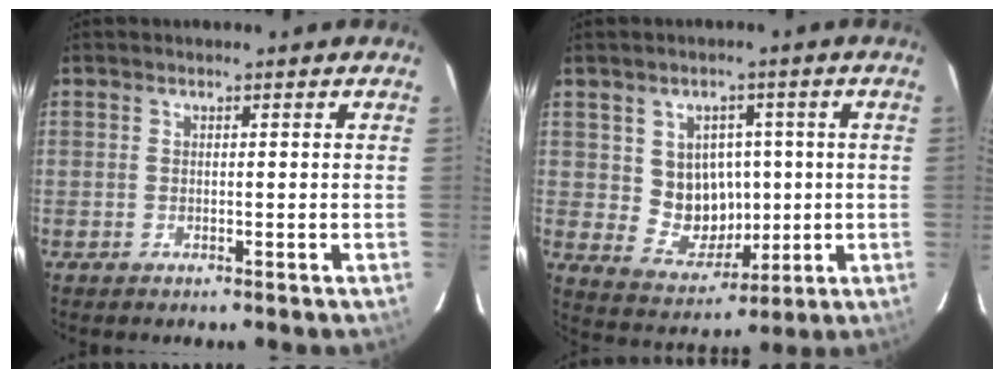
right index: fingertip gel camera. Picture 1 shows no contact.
{"total": 8.8, "force": [0.7, 8.1, 3.5], "torque": [-0.070, 0.007, 0.031]}